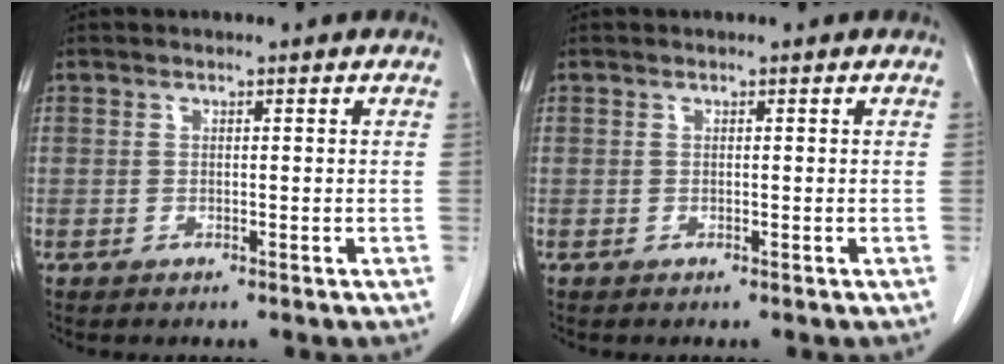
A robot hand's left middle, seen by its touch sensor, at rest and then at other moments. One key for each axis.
{"total": 0.0}